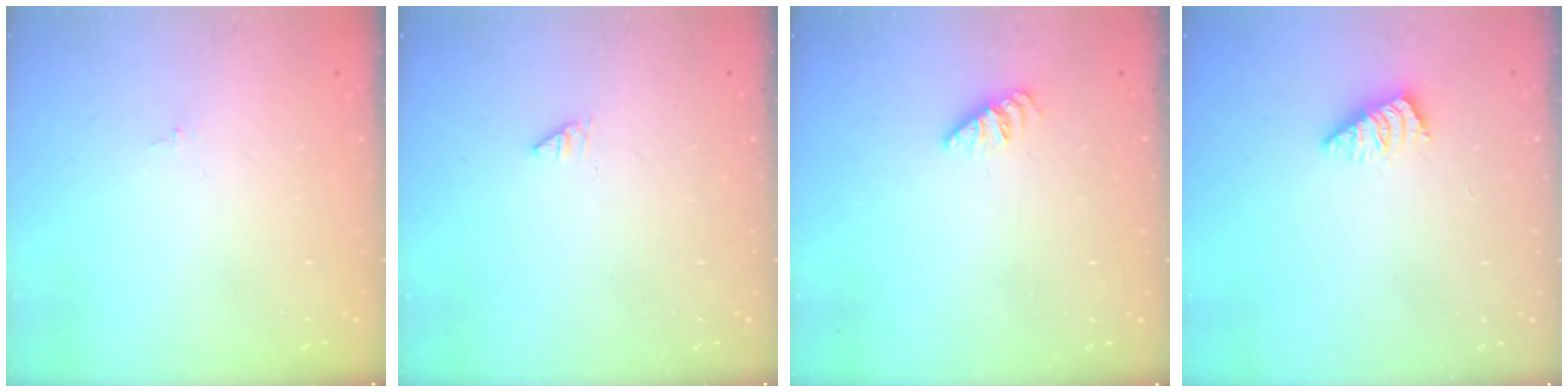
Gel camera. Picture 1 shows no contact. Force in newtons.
{"total": 0.0}
{"total": 0.0}
{"total": 0.7, "press": 0.7, "slide": 0.2}